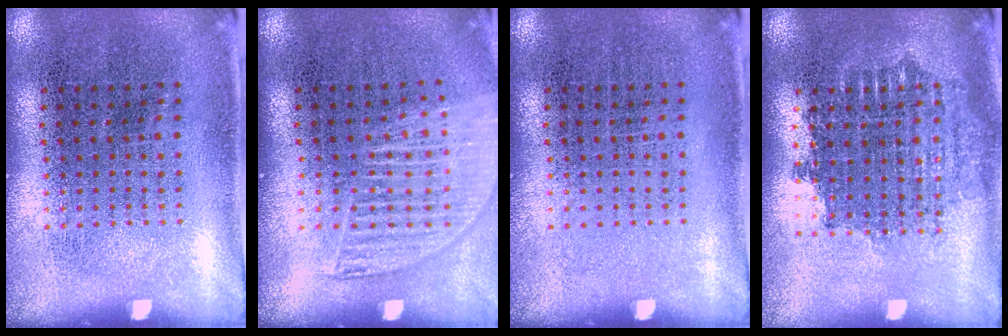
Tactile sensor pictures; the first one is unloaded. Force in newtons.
{"total": 1.5, "press": 1.3, "slide": 0.7}
{"total": 0.0}
{"total": 1.6, "press": 1.3, "slide": 1.0}